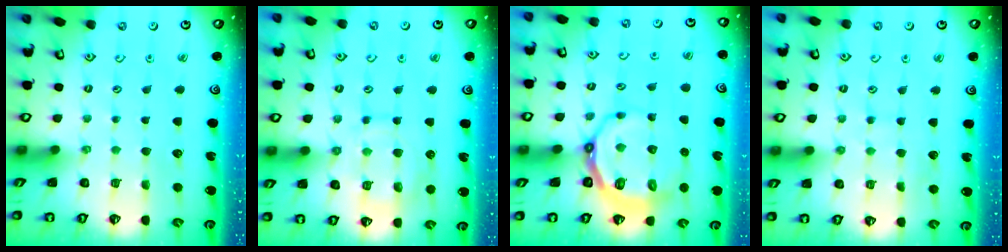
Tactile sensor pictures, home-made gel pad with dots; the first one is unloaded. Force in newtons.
{"total": 12.4, "press": 12.3, "slide": 1.1}
{"total": 10.0, "press": 9.2, "slide": 3.8}
{"total": 6.0, "press": 6.0, "slide": 0.6}